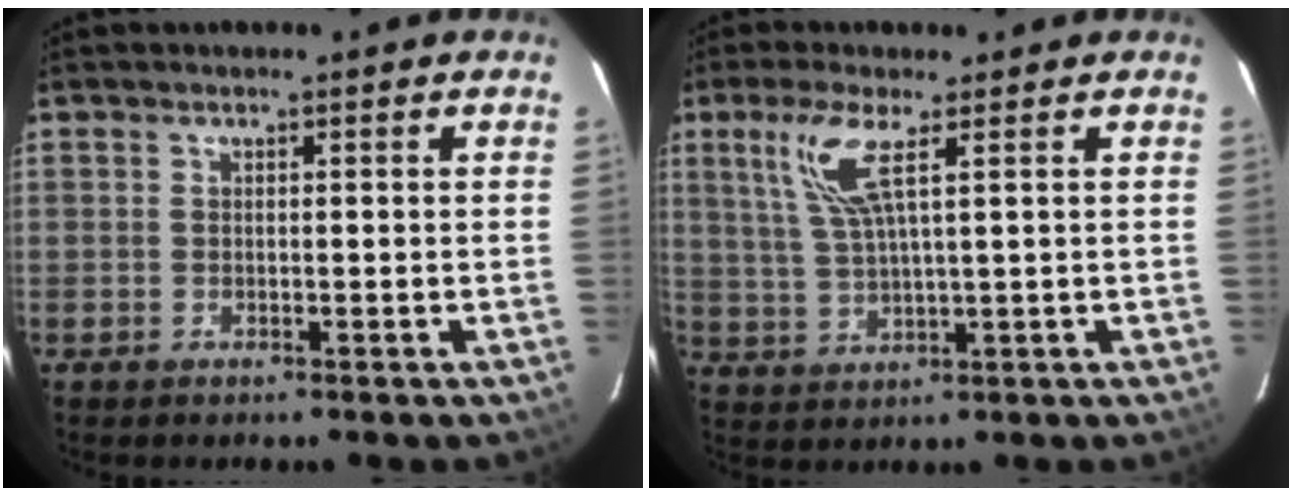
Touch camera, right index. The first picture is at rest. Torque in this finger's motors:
{"motor_torque": [1.00, 0.54, 0.32, 0.15]}